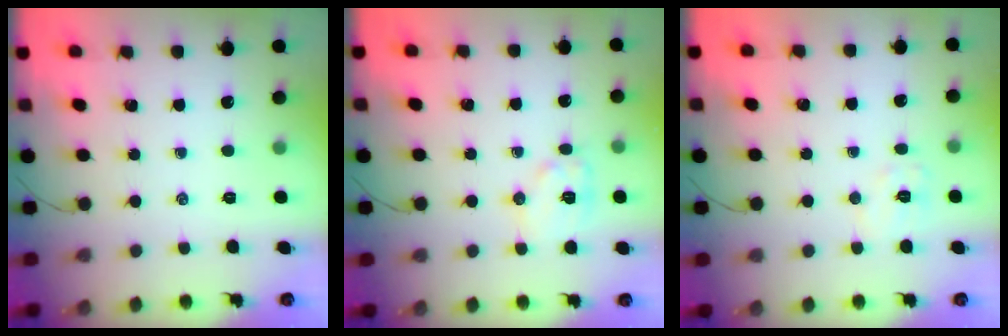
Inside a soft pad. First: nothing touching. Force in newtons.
{"total": 8.4, "press": 8.4, "slide": 0.1}
{"total": 6.6, "press": 6.5, "slide": 1.2}